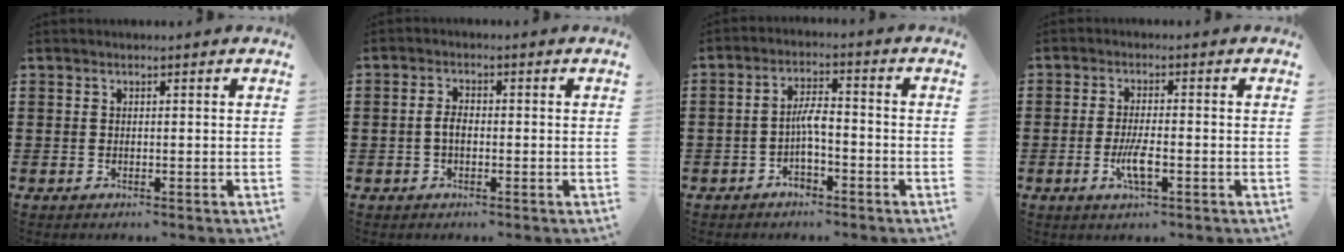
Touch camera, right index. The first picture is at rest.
{"total": 2.6, "force": [-0.4, 1.3, 2.2], "torque": [-0.049, 0.000, -0.011]}
{"total": 4.3, "force": [-1.7, 1.8, 3.5], "torque": [-0.070, 0.009, -0.035]}
{"total": 4.4, "force": [-1.4, 0.9, 4.1], "torque": [-0.089, -0.006, -0.031]}